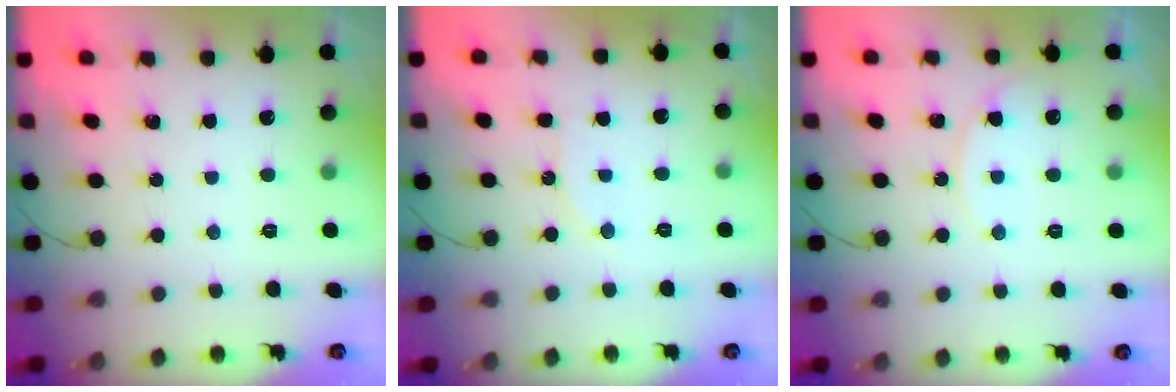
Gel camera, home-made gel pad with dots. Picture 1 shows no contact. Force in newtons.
{"total": 7.5, "press": 7.2, "slide": 2.0}
{"total": 6.7, "press": 6.7, "slide": 0.7}